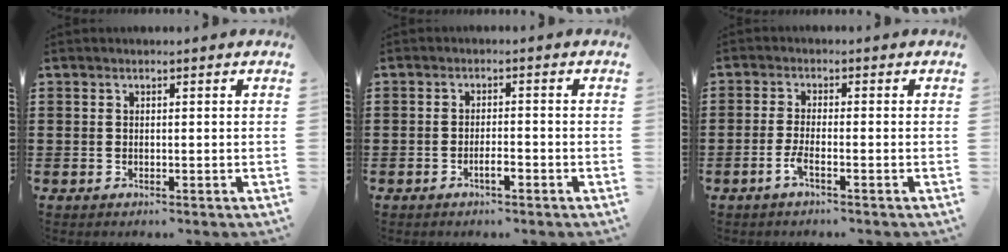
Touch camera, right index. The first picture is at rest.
{"total": 2.3, "force": [-1.3, 0.6, 1.8], "torque": [-0.032, 0.004, -0.025]}
{"total": 2.8, "force": [-1.6, 0.2, 2.3], "torque": [-0.060, -0.008, -0.036]}